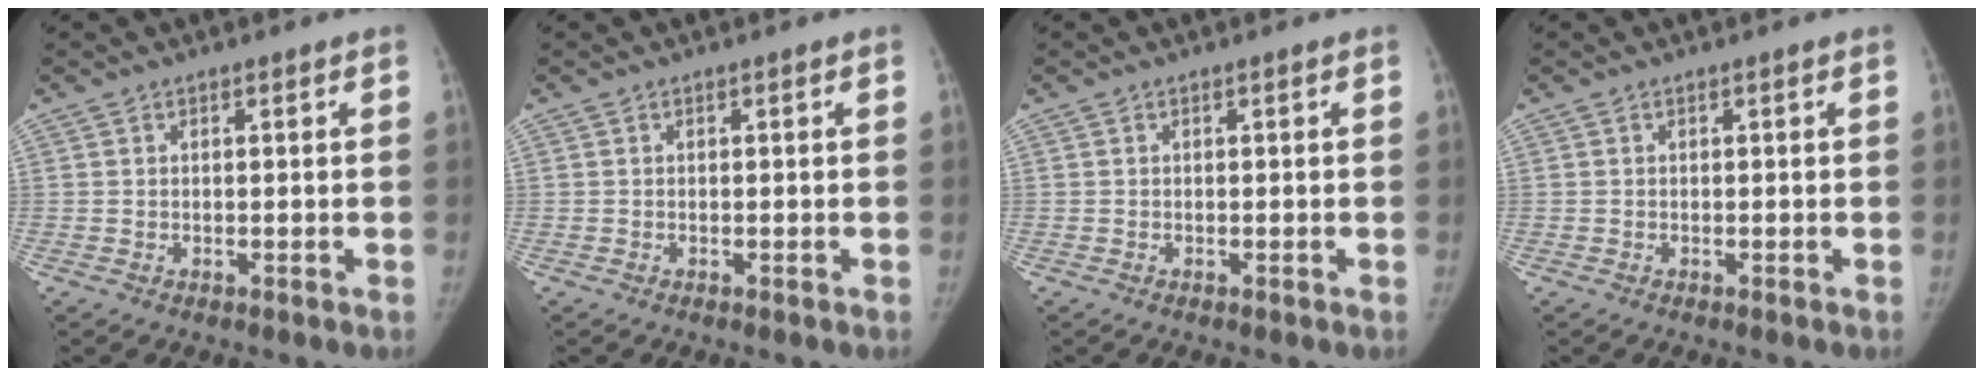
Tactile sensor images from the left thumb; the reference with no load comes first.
{"total": 0.0}
{"total": 0.0}
{"total": 0.0}